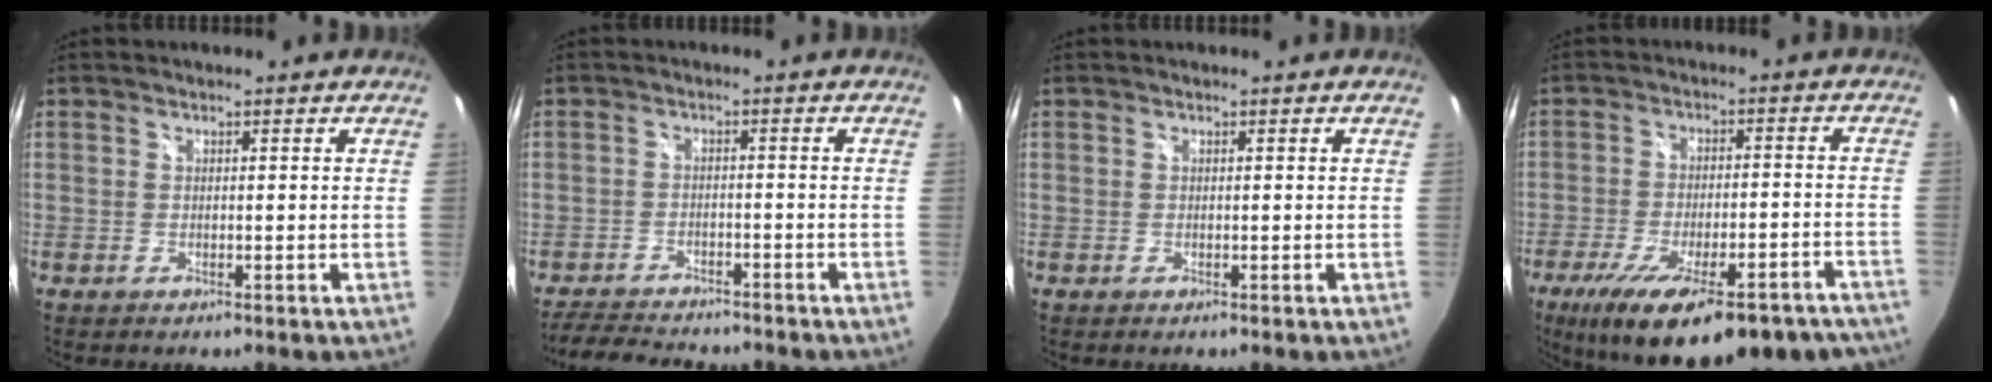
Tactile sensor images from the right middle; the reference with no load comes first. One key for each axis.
{"total": 7.5, "fx": -7.0, "fy": 1.8, "fz": 2.0, "tx": -0.065, "ty": 0.001, "tz": -0.113}
{"total": 0.0}
{"total": 25.6, "fx": -18.6, "fy": 8.7, "fz": 15.3, "tx": -0.264, "ty": -0.044, "tz": -0.247}